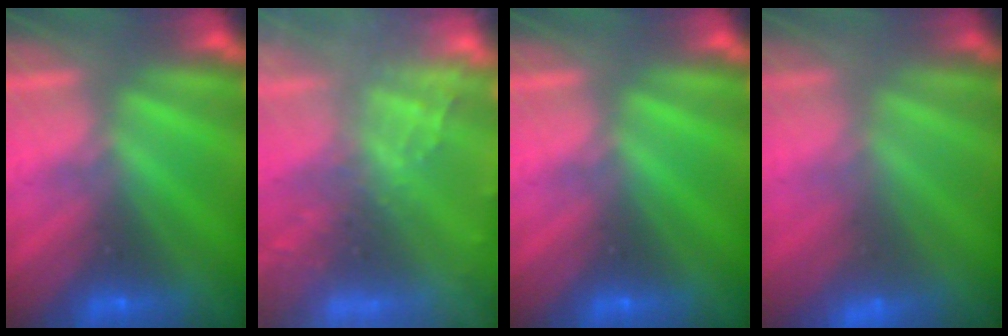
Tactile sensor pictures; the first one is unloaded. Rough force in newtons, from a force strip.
{"total": 5.8}
{"total": 0.0}
{"total": 2.9}